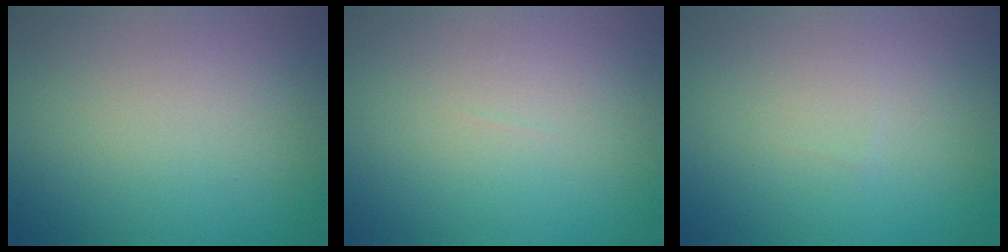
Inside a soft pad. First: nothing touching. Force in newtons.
{"total": 0.0}
{"total": 0.0}